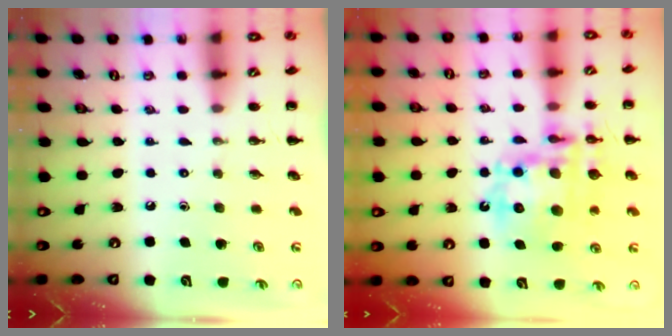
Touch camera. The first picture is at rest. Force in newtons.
{"total": 17.5, "press": 17.1, "slide": 3.9}